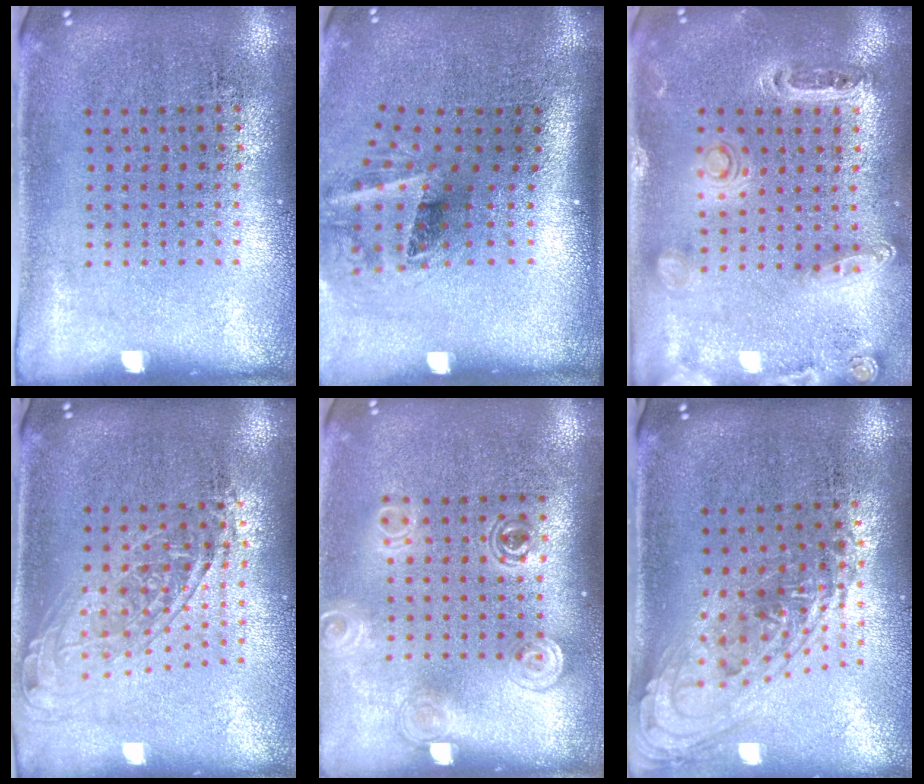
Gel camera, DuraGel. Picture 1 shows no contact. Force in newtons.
{"total": 2.0, "press": 1.3, "slide": 1.5}
{"total": 1.3, "press": 1.3, "slide": 0.2}
{"total": 1.5, "press": 1.3, "slide": 0.8}
{"total": 1.4, "press": 1.2, "slide": 0.8}
{"total": 1.3, "press": 1.2, "slide": 0.5}